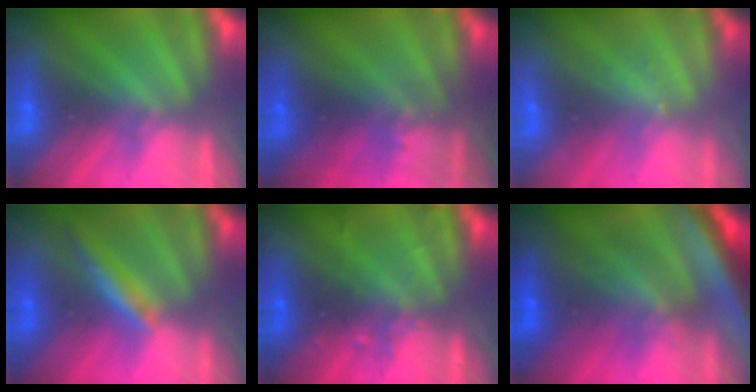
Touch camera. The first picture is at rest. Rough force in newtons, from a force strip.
{"total": 2.9}
{"total": 1.3}
{"total": 1.6}
{"total": 2.4}
{"total": 7.4}